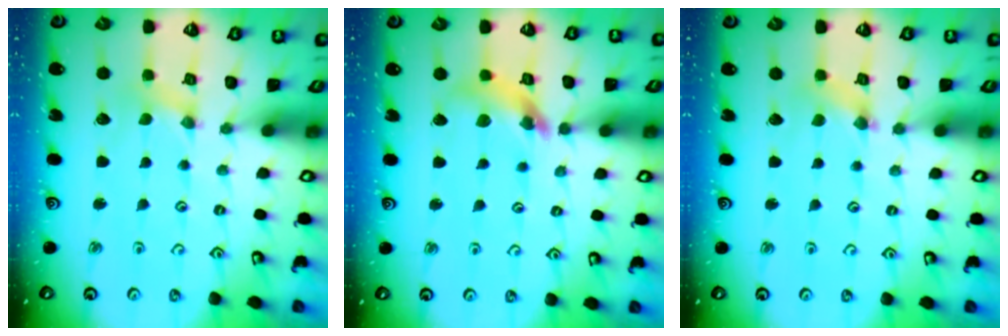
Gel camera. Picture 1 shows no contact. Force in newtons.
{"total": 12.0, "press": 11.9, "slide": 1.3}
{"total": 1.3, "press": 1.3, "slide": 0.3}